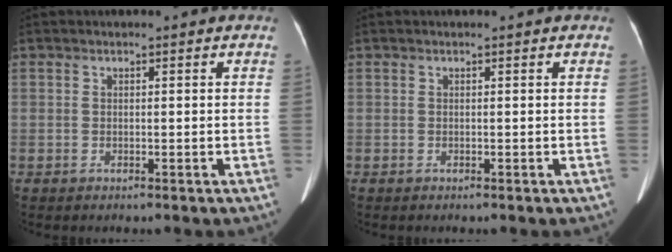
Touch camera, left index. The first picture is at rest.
{"total": 0.0}